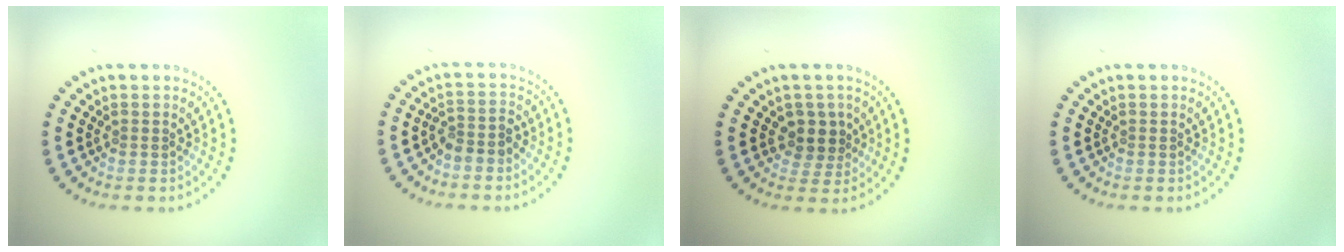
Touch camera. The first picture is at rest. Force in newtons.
{"total": 2.0, "press": 1.6, "slide": 1.2}
{"total": 2.5, "press": 2.1, "slide": 1.3}
{"total": 0.0}